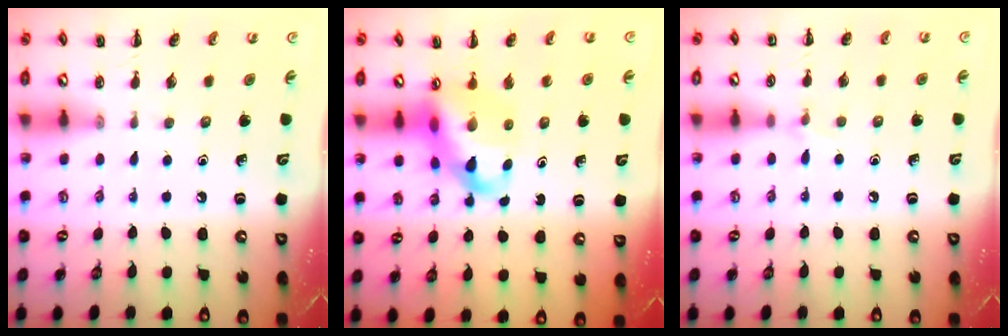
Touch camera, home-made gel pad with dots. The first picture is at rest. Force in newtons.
{"total": 9.7, "press": 9.3, "slide": 2.5}
{"total": 4.4, "press": 4.1, "slide": 1.5}